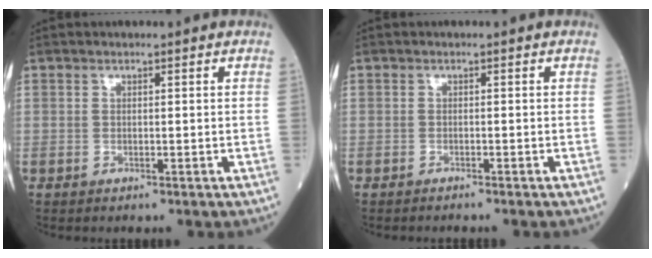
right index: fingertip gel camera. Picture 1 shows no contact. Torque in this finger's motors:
{"motor_torque": [-0.11, -0.06, 0.10, 0.02]}